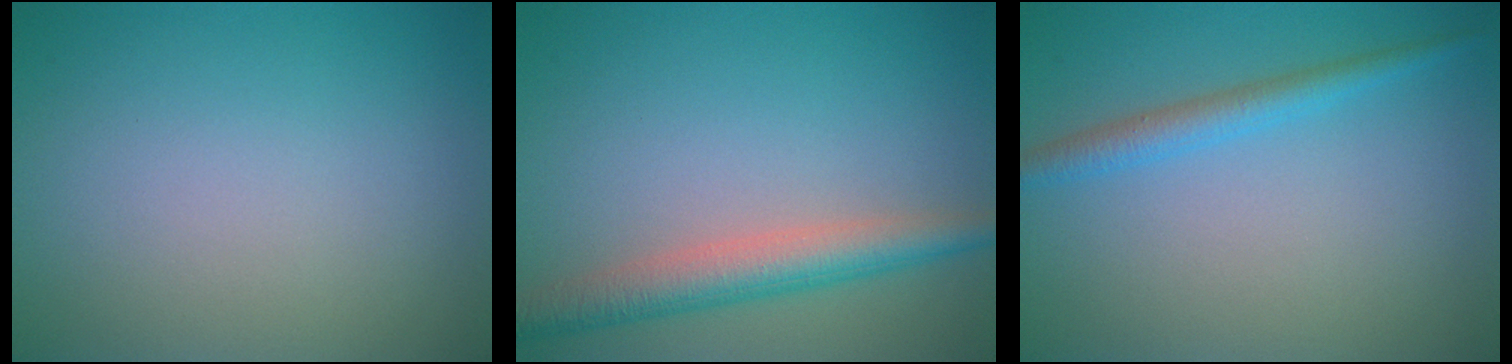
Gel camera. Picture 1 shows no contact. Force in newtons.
{"total": 4.4, "press": 4.4, "slide": 0.1}
{"total": 2.3, "press": 2.3, "slide": 0.1}